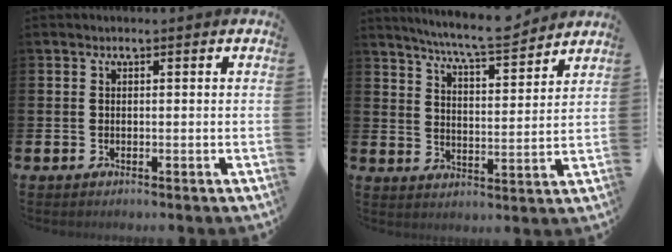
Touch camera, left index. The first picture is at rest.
{"total": 7.5, "force": [7.2, 0.1, 2.3], "torque": [-0.065, -0.042, 0.126]}